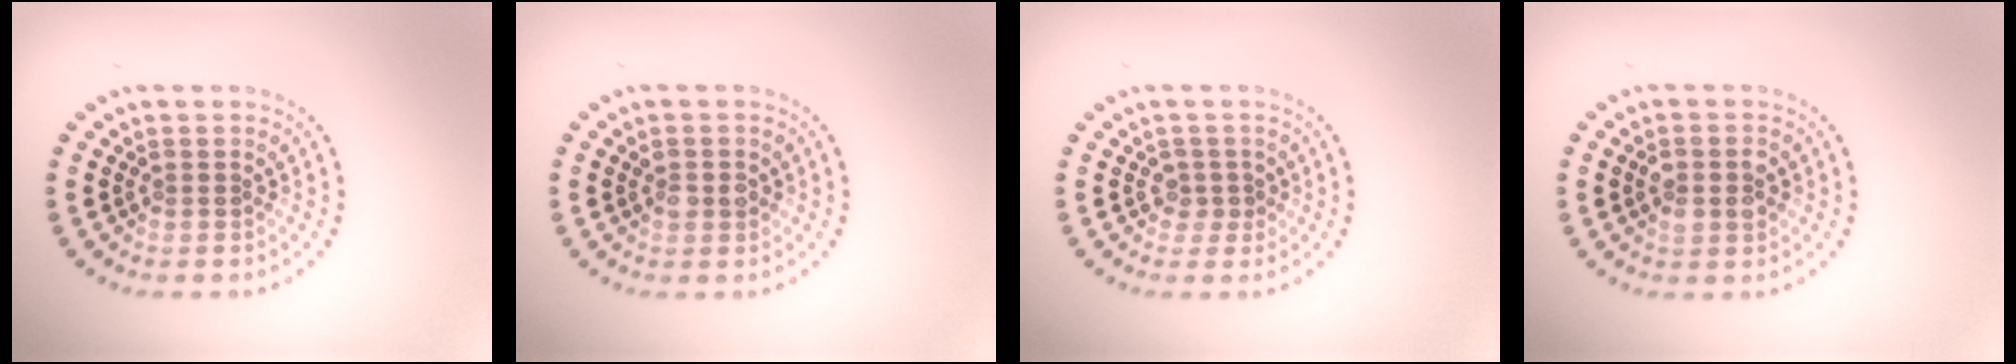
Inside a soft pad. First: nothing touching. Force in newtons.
{"total": 1.6, "press": 1.6, "slide": 0.3}
{"total": 1.4, "press": 1.0, "slide": 1.0}
{"total": 2.7, "press": 2.7, "slide": 0.2}